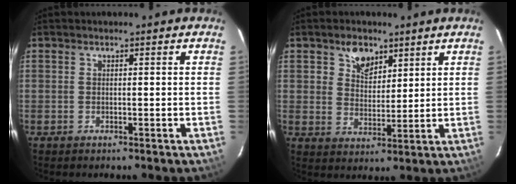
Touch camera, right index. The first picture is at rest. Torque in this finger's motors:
{"motor_torque": [0.40, 0.39, 0.19, 0.02]}